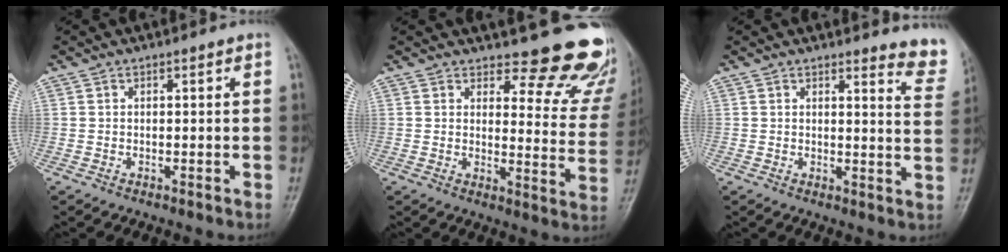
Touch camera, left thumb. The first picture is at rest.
{"total": 15.5, "force": [13.8, 5.1, 4.9], "torque": [0.001, -0.132, 0.140]}
{"total": 7.4, "force": [7.2, 1.3, 1.2], "torque": [0.017, -0.073, 0.055]}